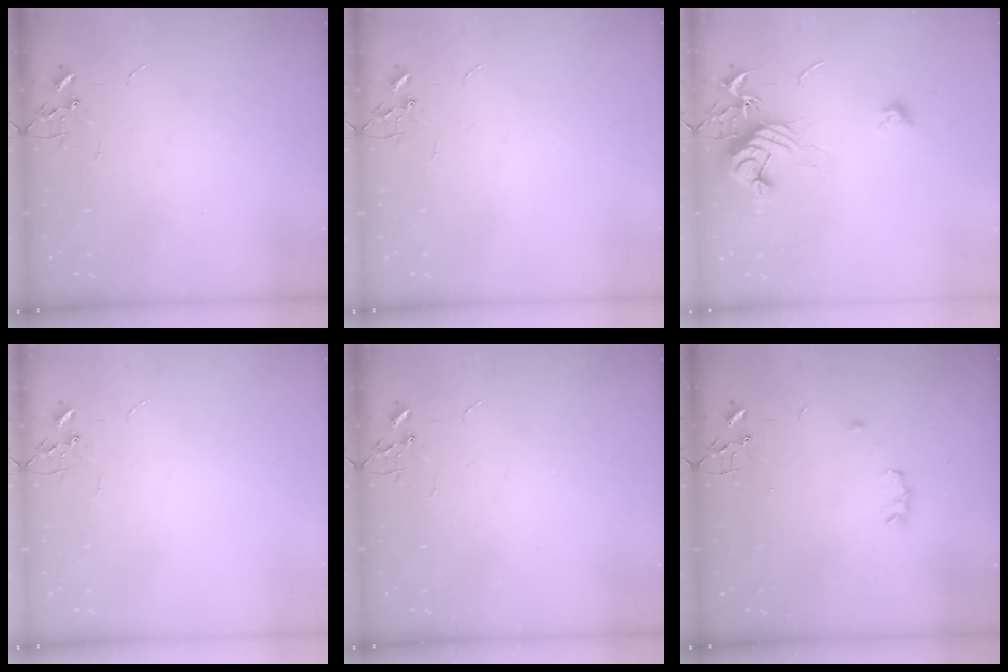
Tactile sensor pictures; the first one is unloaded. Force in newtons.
{"total": 0.0}
{"total": 13.1, "press": 13.1, "slide": 1.0}
{"total": 0.0}
{"total": 0.0}
{"total": 5.0, "press": 5.0, "slide": 0.8}